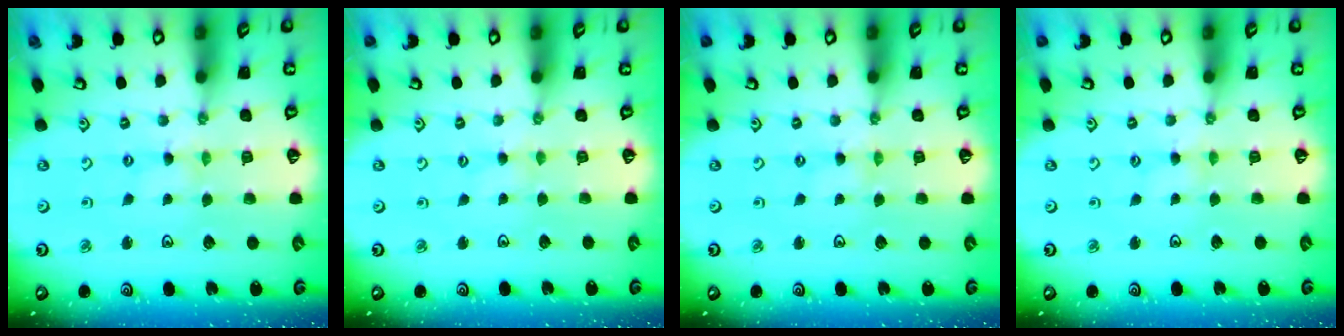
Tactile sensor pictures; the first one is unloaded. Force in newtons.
{"total": 0.9, "press": 0.9, "slide": 0.1}
{"total": 0.0}
{"total": 1.8, "press": 1.8, "slide": 0.2}